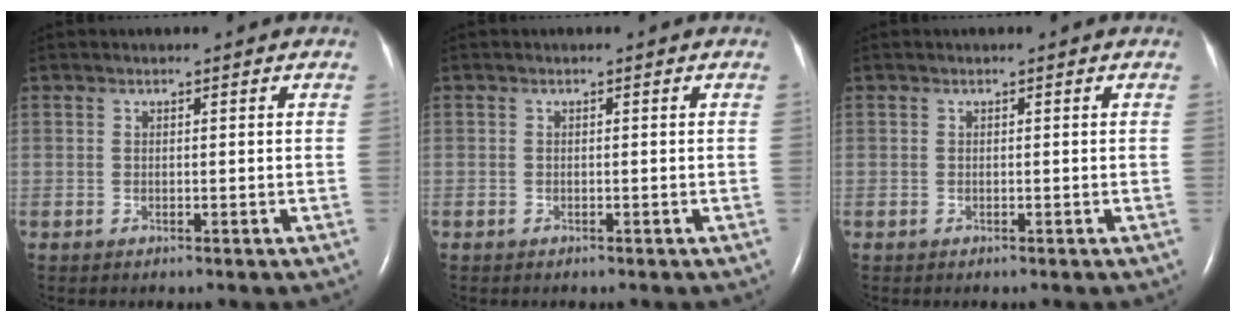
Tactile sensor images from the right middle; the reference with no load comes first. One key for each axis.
{"total": 0.0}
{"total": 0.0}